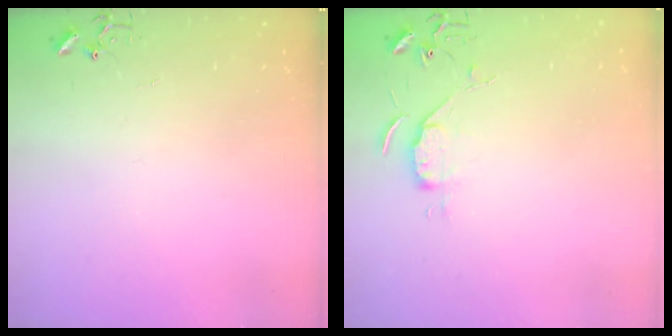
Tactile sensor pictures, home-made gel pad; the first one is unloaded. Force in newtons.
{"total": 5.1, "press": 5.1, "slide": 0.6}